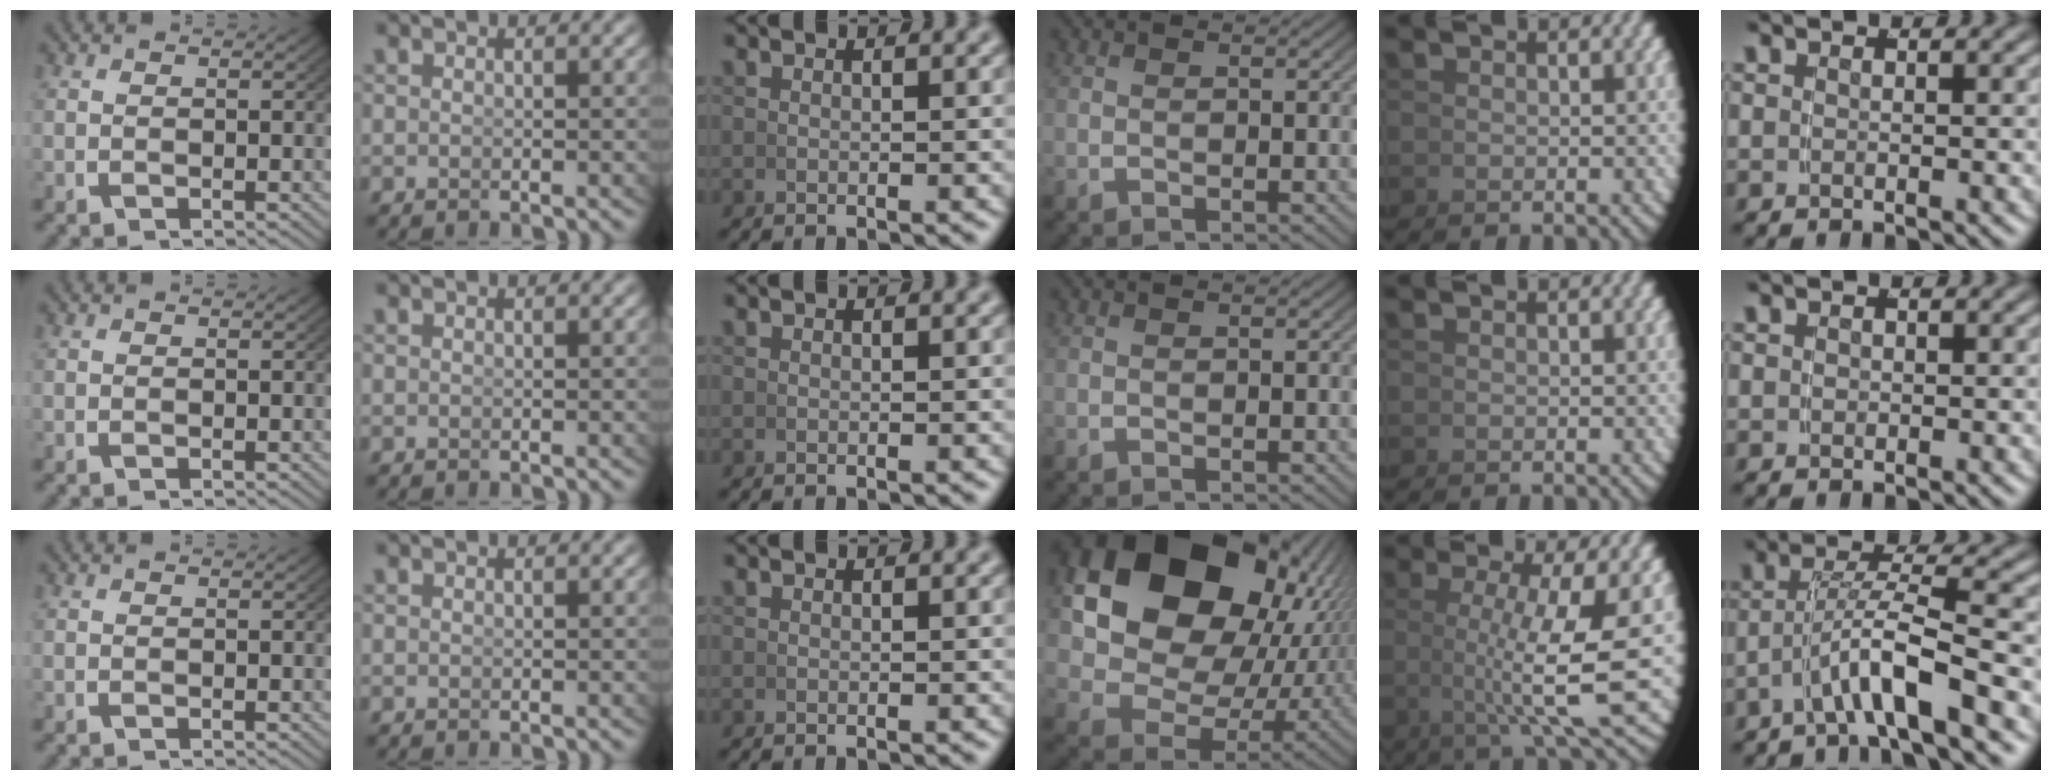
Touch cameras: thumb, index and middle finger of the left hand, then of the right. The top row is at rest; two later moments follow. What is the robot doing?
{"motion": "grasp_and_lifting", "object": "whiteboard"}